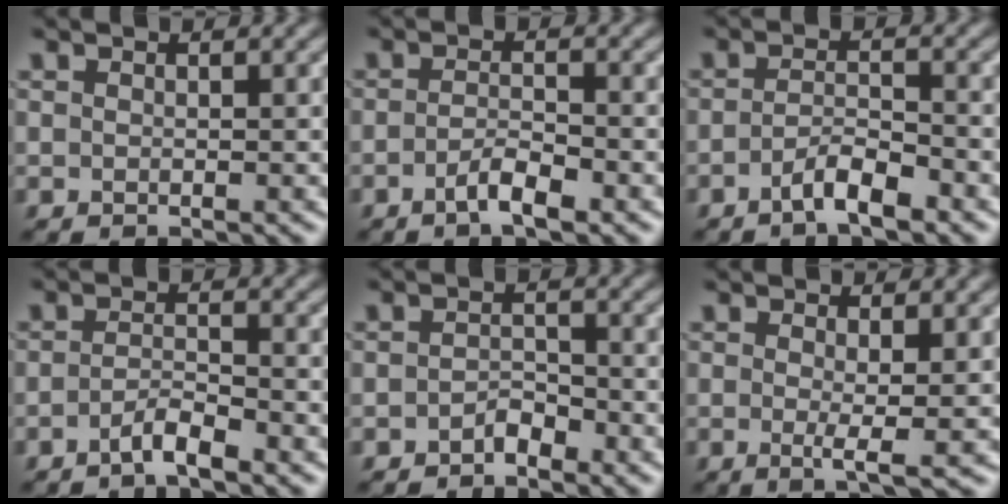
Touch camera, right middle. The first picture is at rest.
{"total": 2.4, "force": [-1.4, 0.5, 1.9], "torque": [-0.037, 0.005, -0.029]}
{"total": 2.8, "force": [-1.8, 0.6, 2.1], "torque": [-0.039, 0.007, -0.038]}
{"total": 2.2, "force": [-1.5, 0.4, 1.5], "torque": [-0.029, 0.007, -0.033]}
{"total": 1.5, "force": [-1.1, 0.7, 0.6], "torque": [-0.011, 0.007, -0.022]}
{"total": 2.2, "force": [0.0, 0.2, 2.1], "torque": [-0.041, -0.008, -0.001]}